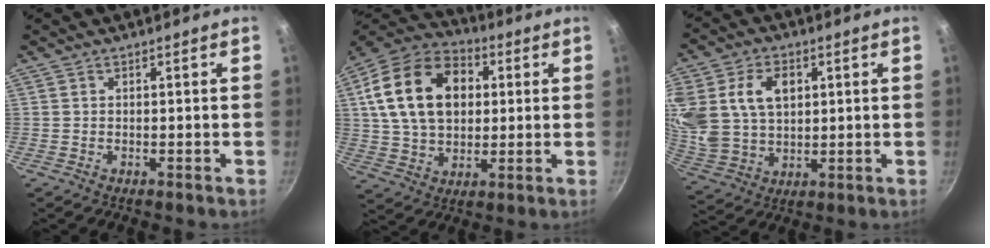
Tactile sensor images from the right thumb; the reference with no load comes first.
{"total": 21.1, "force": [4.5, 14.7, 14.4], "torque": [-0.234, 0.016, 0.072]}
{"total": 18.8, "force": [5.3, 13.6, 11.9], "torque": [-0.252, 0.007, 0.110]}